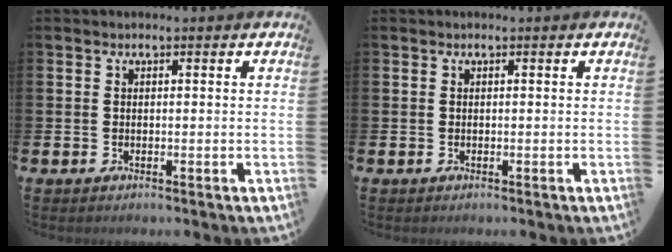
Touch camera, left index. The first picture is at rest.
{"total": 0.0}